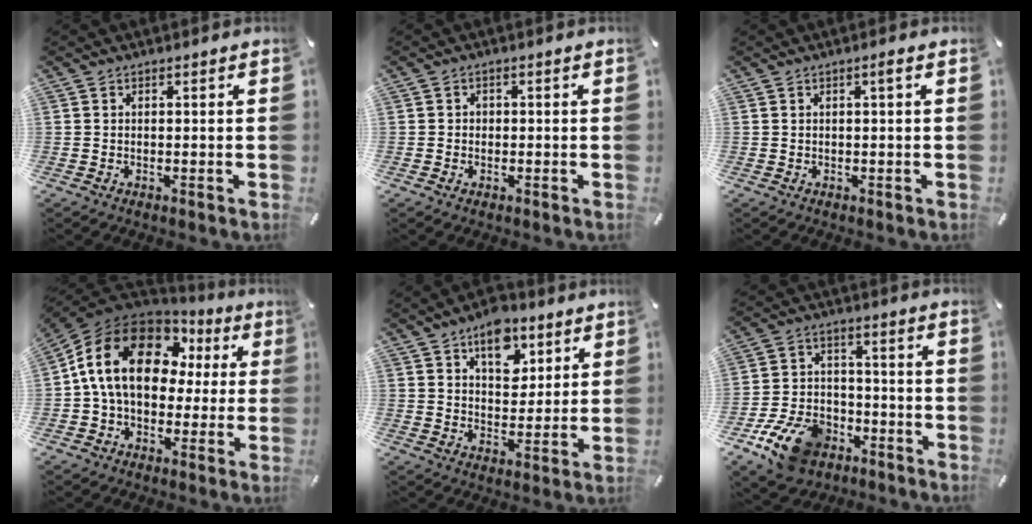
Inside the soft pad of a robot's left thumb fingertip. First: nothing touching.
{"total": 1.6, "force": [-0.6, 1.4, 0.4], "torque": [-0.009, 0.006, -0.015]}
{"total": 1.3, "force": [0.2, -0.1, 1.3], "torque": [-0.024, -0.001, 0.003]}
{"total": 18.9, "force": [3.5, 13.8, 12.4], "torque": [-0.256, 0.005, 0.062]}
{"total": 10.2, "force": [5.9, 6.5, 5.2], "torque": [-0.059, -0.029, 0.101]}
{"total": 14.1, "force": [-8.0, 9.2, 7.1], "torque": [-0.115, 0.056, -0.139]}